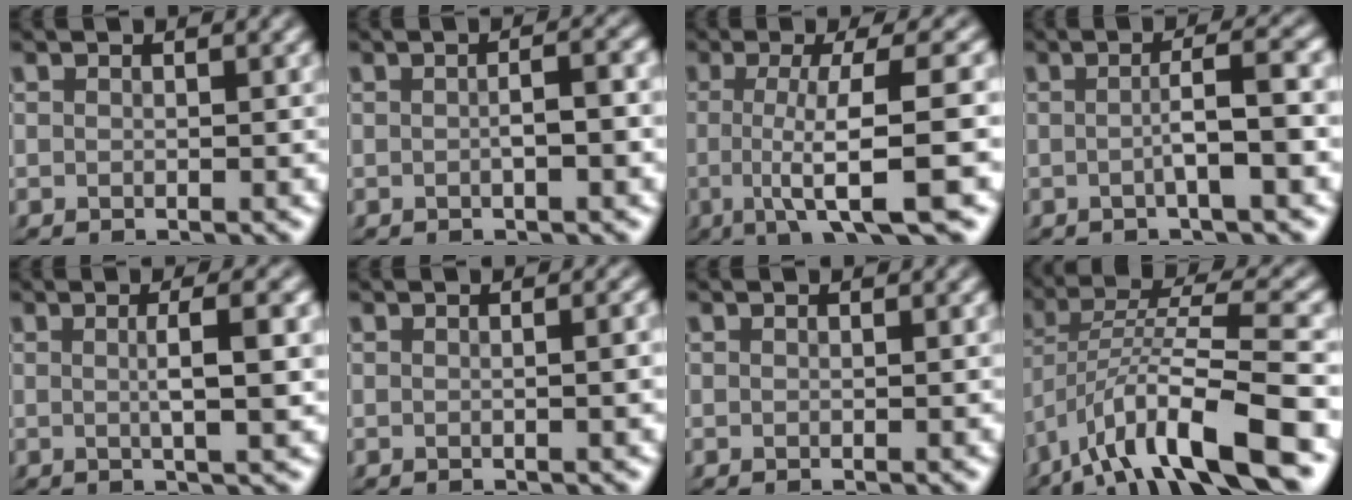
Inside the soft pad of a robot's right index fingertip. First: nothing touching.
{"total": 1.9, "force": [-0.2, 0.4, 1.9], "torque": [-0.022, 0.003, -0.005]}
{"total": 7.3, "force": [-2.1, 0.9, 7.0], "torque": [-0.118, -0.019, -0.023]}
{"total": 2.8, "force": [-0.7, -0.3, 2.7], "torque": [-0.041, 0.004, -0.015]}
{"total": 2.6, "force": [0.5, -0.4, 2.5], "torque": [-0.038, 0.001, 0.007]}
{"total": 1.0, "force": [0.0, 0.1, 1.0], "torque": [-0.010, 0.007, -0.003]}
{"total": 0.0}
{"total": 9.3, "force": [-3.7, 4.0, 7.5], "torque": [-0.147, -0.015, -0.051]}